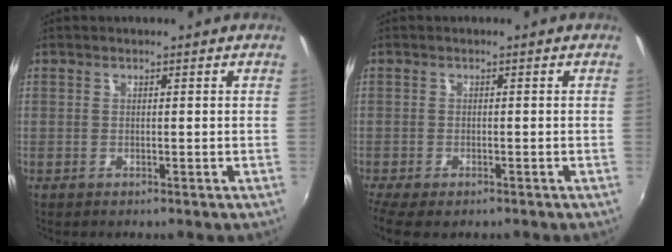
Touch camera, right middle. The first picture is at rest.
{"total": 5.6, "force": [-4.2, 1.8, 3.3], "torque": [-0.078, -0.032, -0.073]}